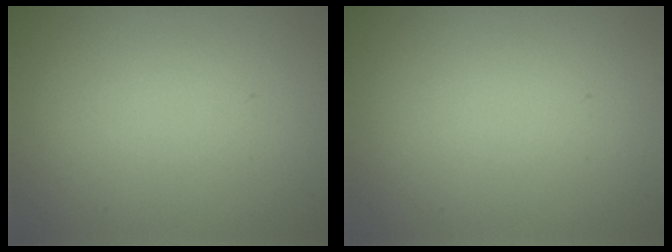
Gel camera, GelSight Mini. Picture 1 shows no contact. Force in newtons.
{"total": 0.0}